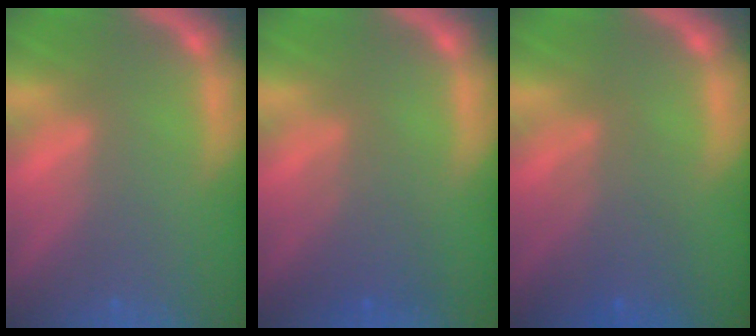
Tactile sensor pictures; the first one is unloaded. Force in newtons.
{"total": 2.9}
{"total": 3.5}